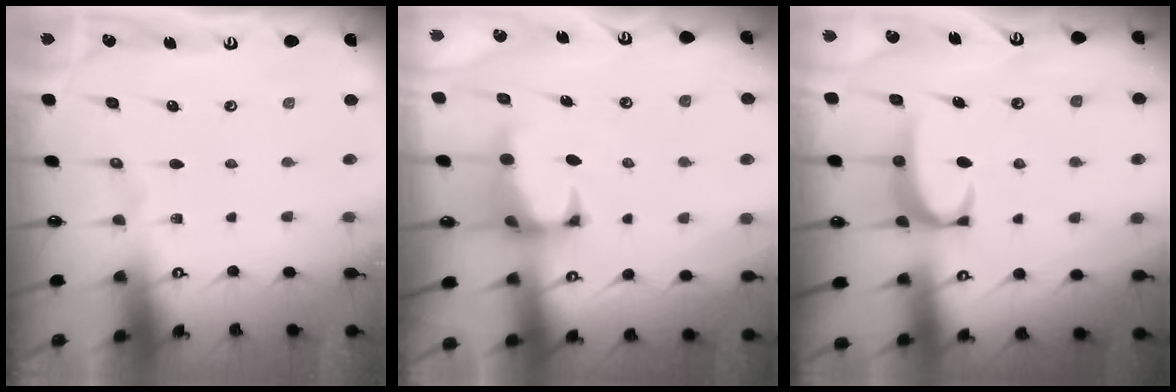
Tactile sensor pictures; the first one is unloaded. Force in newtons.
{"total": 1.6, "press": 1.1, "slide": 1.1}
{"total": 2.7, "press": 2.6, "slide": 0.5}